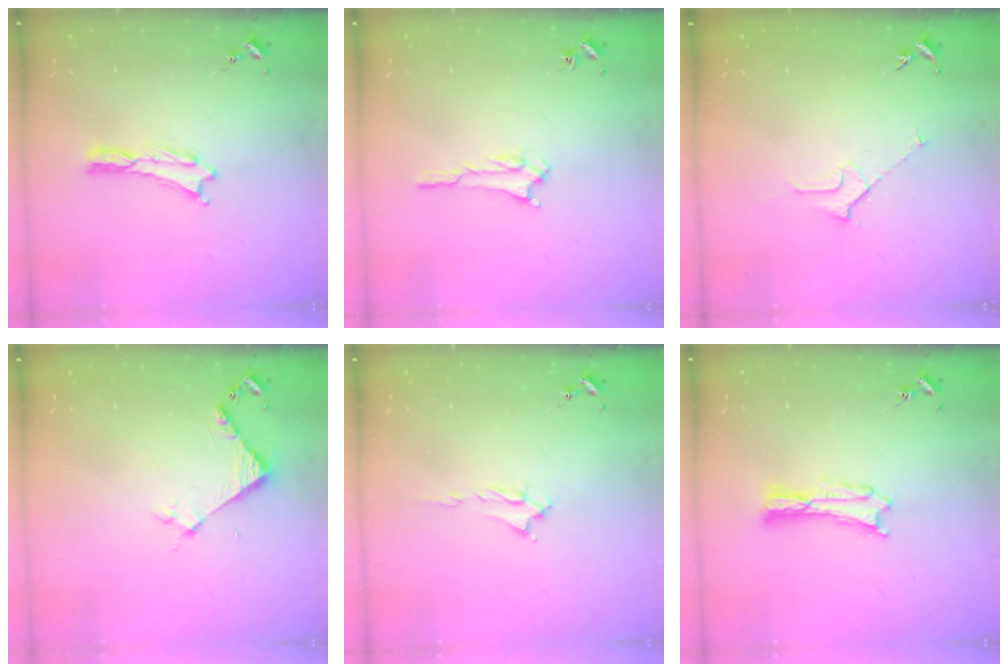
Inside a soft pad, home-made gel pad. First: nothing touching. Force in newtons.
{"total": 1.5, "press": 1.5, "slide": 0.2}
{"total": 2.3, "press": 2.3, "slide": 0.2}
{"total": 3.8, "press": 3.8, "slide": 0.3}
{"total": 1.6, "press": 1.6, "slide": 0.2}
{"total": 0.5, "press": 0.5, "slide": 0.2}